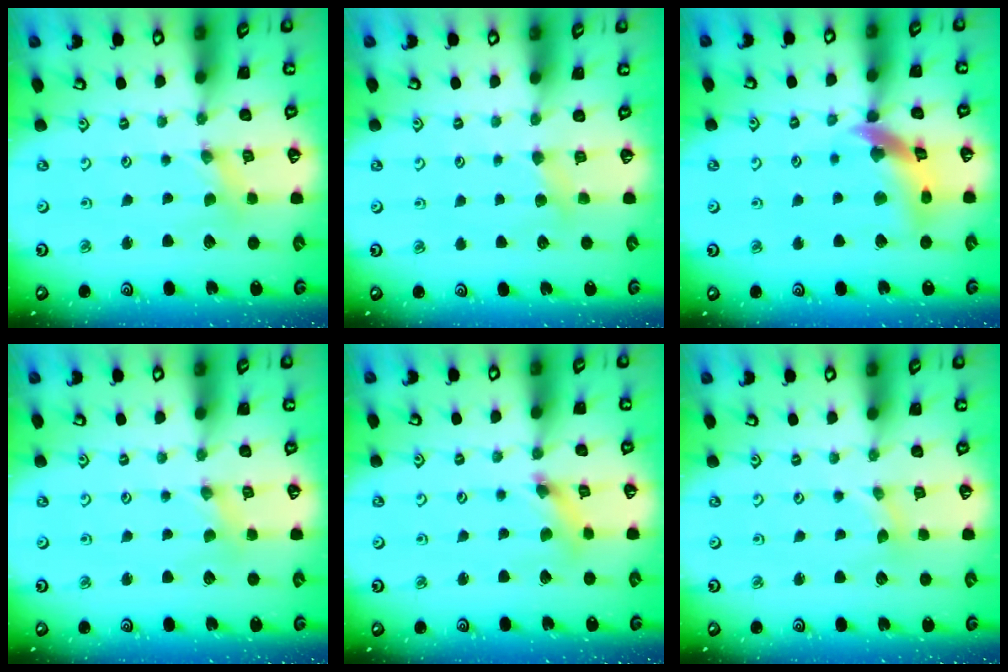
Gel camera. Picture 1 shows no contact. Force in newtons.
{"total": 3.5, "press": 3.5, "slide": 0.5}
{"total": 12.2, "press": 12.1, "slide": 1.6}
{"total": 0.9, "press": 0.9, "slide": 0.2}
{"total": 4.2, "press": 4.2, "slide": 0.3}
{"total": 0.7, "press": 0.7, "slide": 0.1}